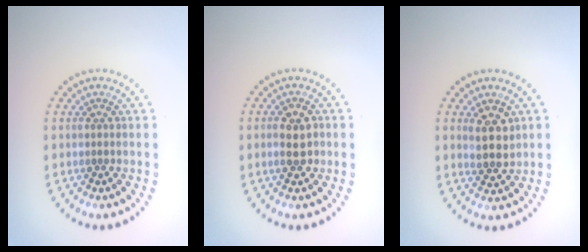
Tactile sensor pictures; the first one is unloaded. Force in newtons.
{"total": 2.7, "press": 2.7, "slide": 0.3}
{"total": 2.8, "press": 2.7, "slide": 0.9}